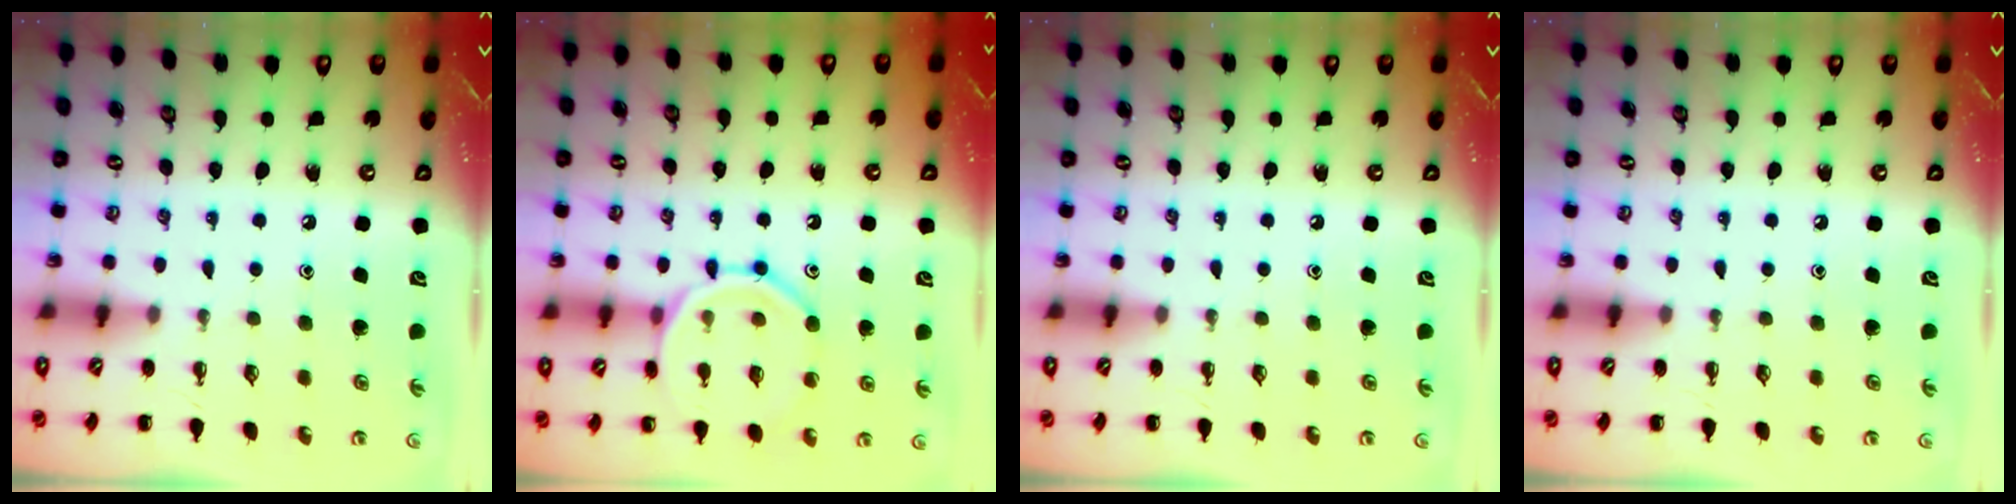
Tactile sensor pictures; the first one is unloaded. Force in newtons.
{"total": 13.8, "press": 13.8, "slide": 1.4}
{"total": 0.0}
{"total": 0.0}